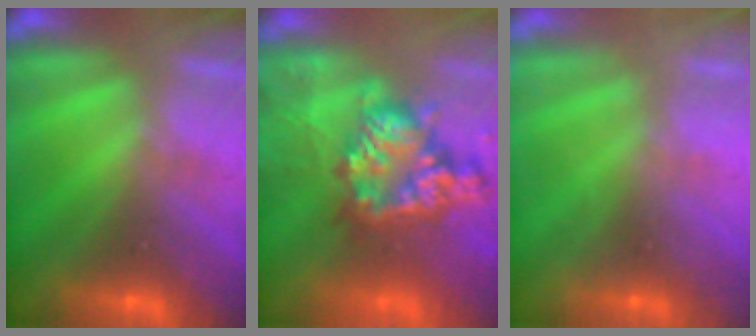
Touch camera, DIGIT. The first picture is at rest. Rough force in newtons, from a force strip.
{"total": 9.5}
{"total": 2.4}